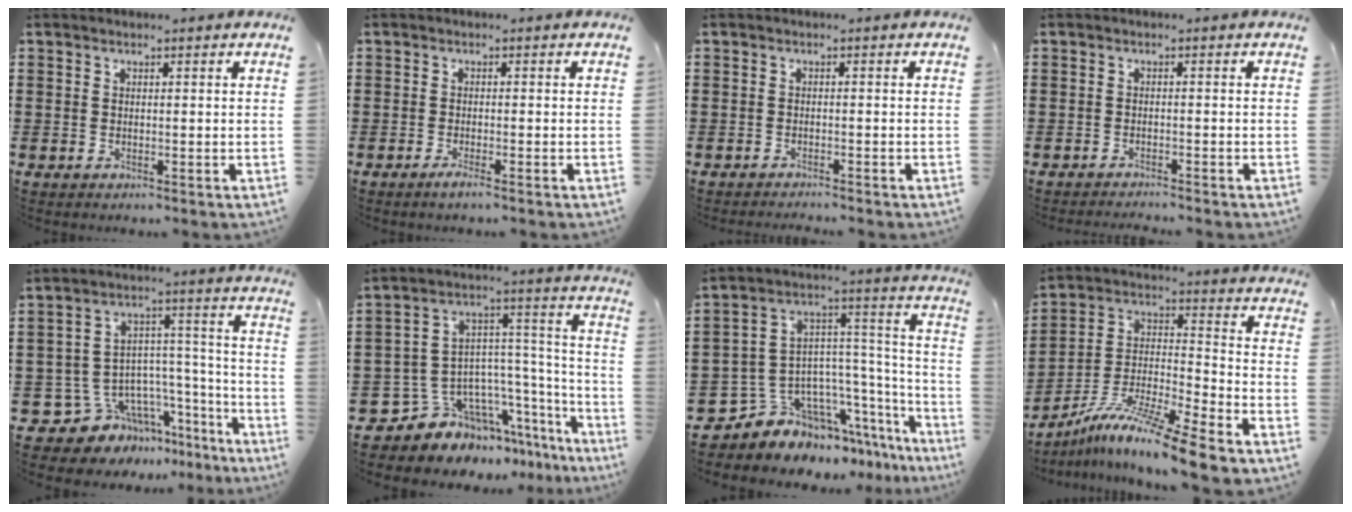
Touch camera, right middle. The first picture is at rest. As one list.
[{"total": 1.3, "force": [-1.0, -0.1, 0.9], "torque": [-0.017, -0.007, -0.016]}, {"total": 1.0, "force": [-0.9, -0.1, 0.1], "torque": [-0.003, 0.001, -0.020]}, {"total": 1.1, "force": [-1.1, -0.1, 0.1], "torque": [-0.003, 0.002, -0.023]}, {"total": 8.1, "force": [-5.6, 5.6, 1.5], "torque": [-0.060, -0.009, -0.099]}, {"total": 8.1, "force": [-5.9, 5.3, 1.6], "torque": [-0.068, -0.019, -0.110]}, {"total": 7.7, "force": [-5.7, 5.0, 1.3], "torque": [-0.064, -0.016, -0.108]}, {"total": 11.9, "force": [-10.0, -0.6, 6.4], "torque": [-0.115, 0.005, -0.195]}]